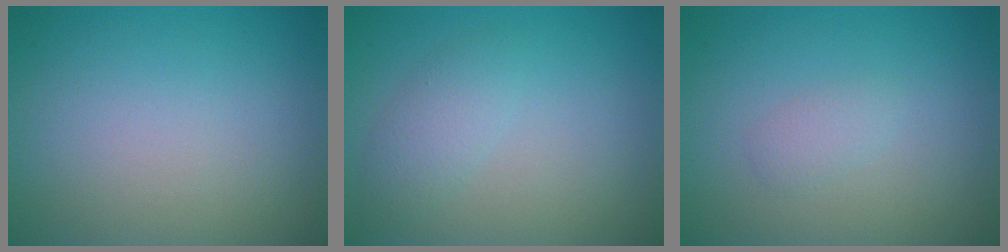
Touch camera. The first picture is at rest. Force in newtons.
{"total": 2.0, "press": 2.0, "slide": 0.2}
{"total": 1.1, "press": 1.1, "slide": 0.1}